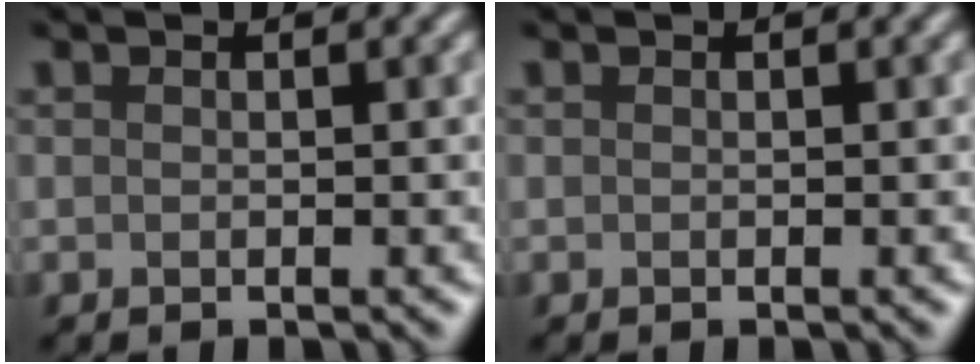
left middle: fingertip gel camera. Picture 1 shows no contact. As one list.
[{"total": 0.0}]